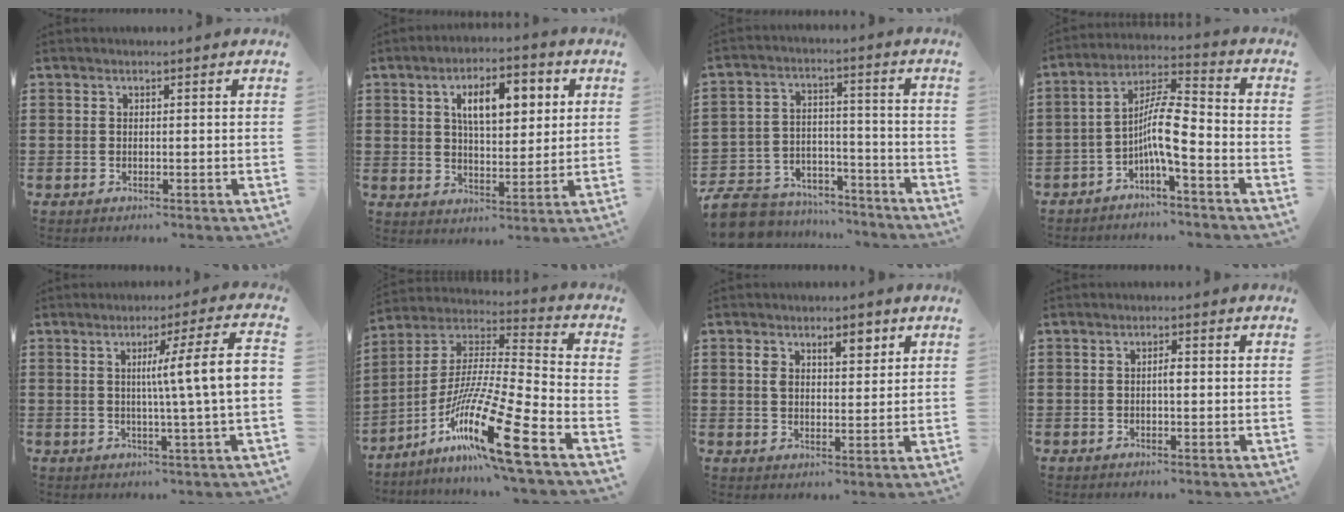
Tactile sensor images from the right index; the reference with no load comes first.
{"total": 8.4, "force": [2.9, 3.5, 7.1], "torque": [-0.121, 0.005, 0.043]}
{"total": 8.6, "force": [-8.0, 2.9, 1.3], "torque": [-0.043, 0.021, -0.160]}
{"total": 7.9, "force": [-2.9, 1.4, 7.2], "torque": [-0.141, 0.002, -0.057]}
{"total": 9.5, "force": [0.8, -0.3, 9.4], "torque": [-0.162, -0.007, 0.005]}
{"total": 17.6, "force": [-10.7, 1.0, 13.9], "torque": [-0.279, 0.003, -0.199]}
{"total": 4.3, "force": [2.1, 2.0, 3.1], "torque": [-0.052, 0.003, 0.032]}
{"total": 1.5, "force": [-0.1, 0.4, 1.5], "torque": [-0.027, 0.000, -0.003]}